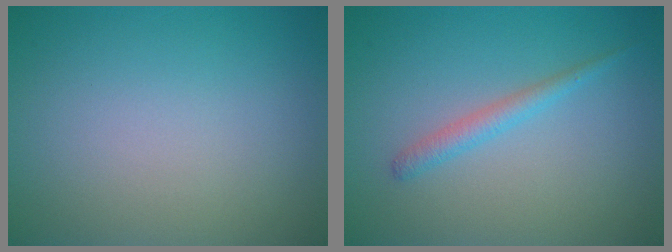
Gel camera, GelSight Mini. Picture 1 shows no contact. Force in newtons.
{"total": 1.5, "press": 1.5, "slide": 0.2}